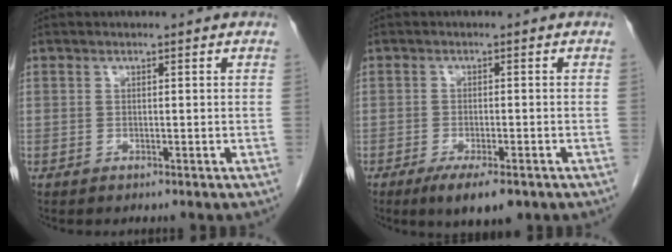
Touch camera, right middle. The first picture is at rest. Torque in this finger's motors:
{"motor_torque": [0.84, -0.67, 0.11, 0.08]}